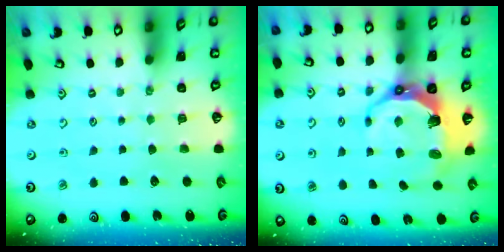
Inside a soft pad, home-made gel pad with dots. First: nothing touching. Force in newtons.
{"total": 9.3, "press": 7.9, "slide": 5.0}